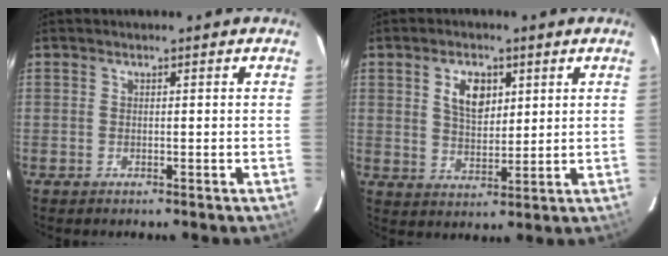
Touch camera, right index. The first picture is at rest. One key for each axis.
{"total": 6.7, "fx": 2.7, "fy": 3.8, "fz": 4.8, "tx": -0.084, "ty": 0.007, "tz": 0.055}